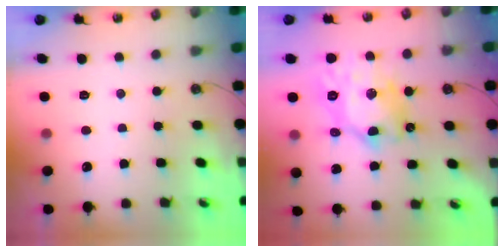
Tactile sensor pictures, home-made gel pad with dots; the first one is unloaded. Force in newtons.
{"total": 14.2, "press": 14.1, "slide": 1.9}